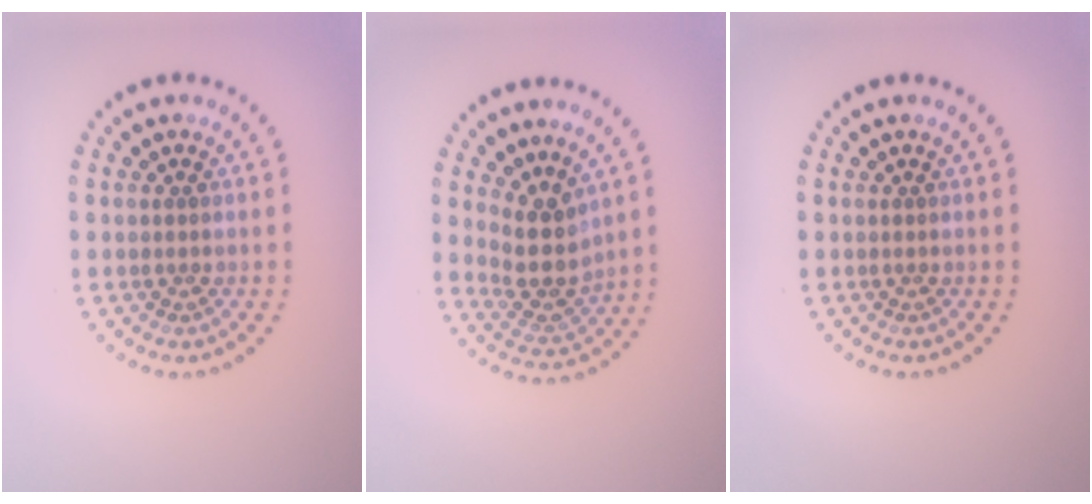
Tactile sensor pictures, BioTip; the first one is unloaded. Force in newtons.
{"total": 3.7, "press": 2.9, "slide": 2.3}
{"total": 0.0}